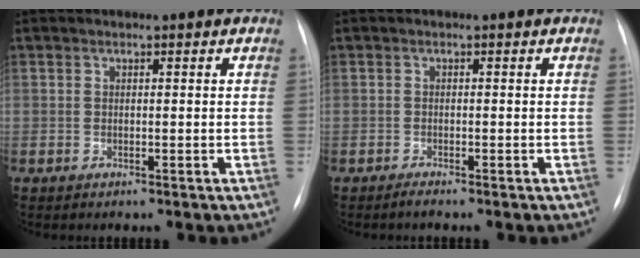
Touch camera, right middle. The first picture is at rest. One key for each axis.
{"total": 0.7, "fx": -0.6, "fy": -0.2, "fz": 0.3, "tx": -0.010, "ty": -0.005, "tz": -0.009}